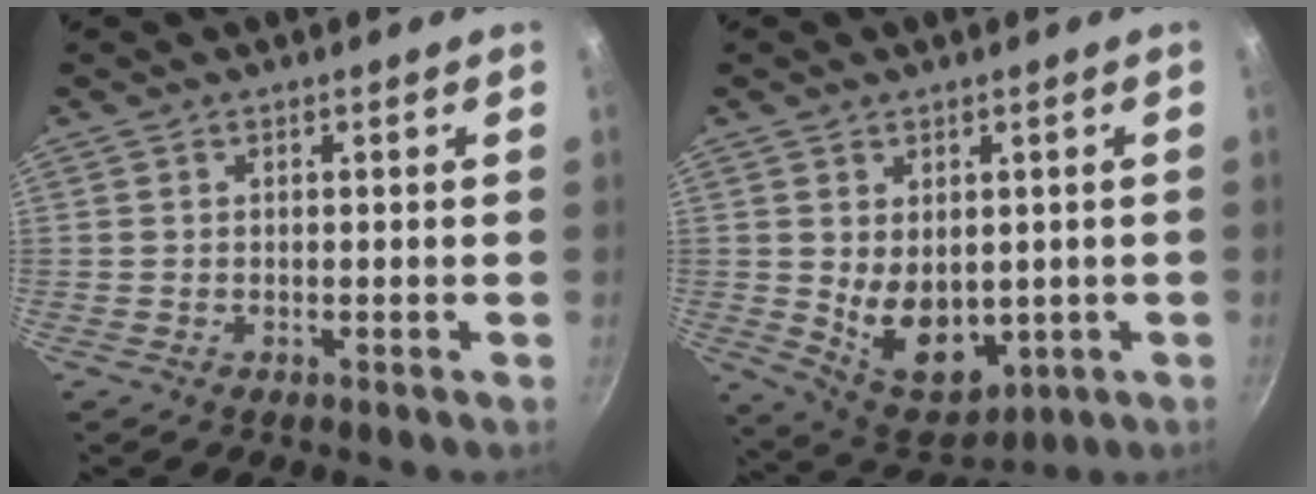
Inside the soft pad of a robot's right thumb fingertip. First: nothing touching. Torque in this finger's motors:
{"motor_torque": [-0.12, 1.05, 0.47, 0.67, 0.12]}